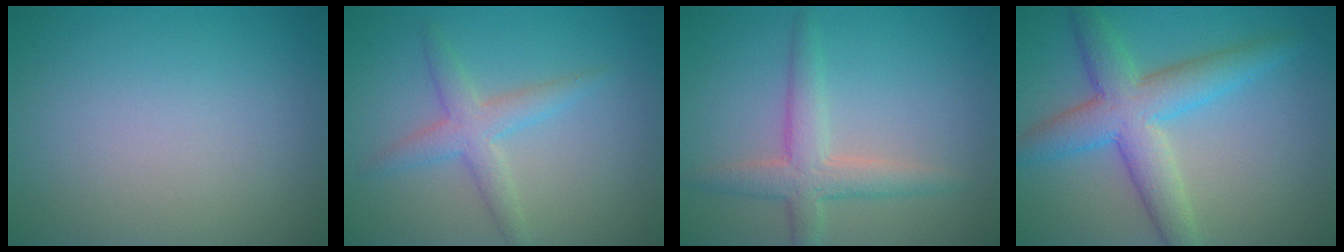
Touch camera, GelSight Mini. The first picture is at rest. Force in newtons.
{"total": 2.9, "press": 2.9, "slide": 0.0}
{"total": 3.6, "press": 3.6, "slide": 0.2}
{"total": 6.4, "press": 6.4, "slide": 0.2}